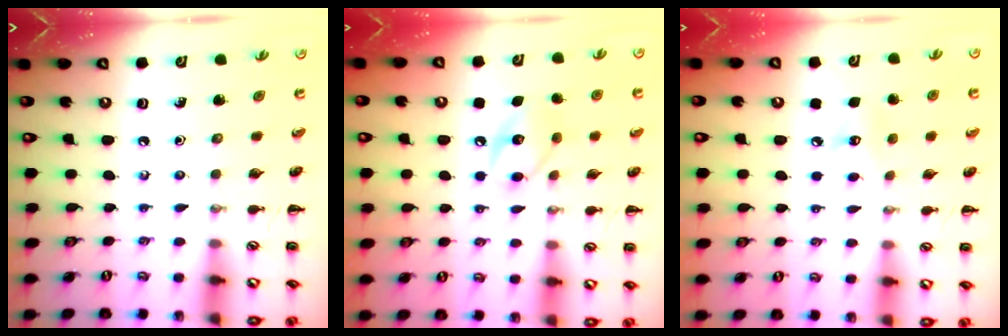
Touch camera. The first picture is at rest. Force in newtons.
{"total": 9.3, "press": 9.2, "slide": 0.8}
{"total": 5.7, "press": 5.7, "slide": 0.8}